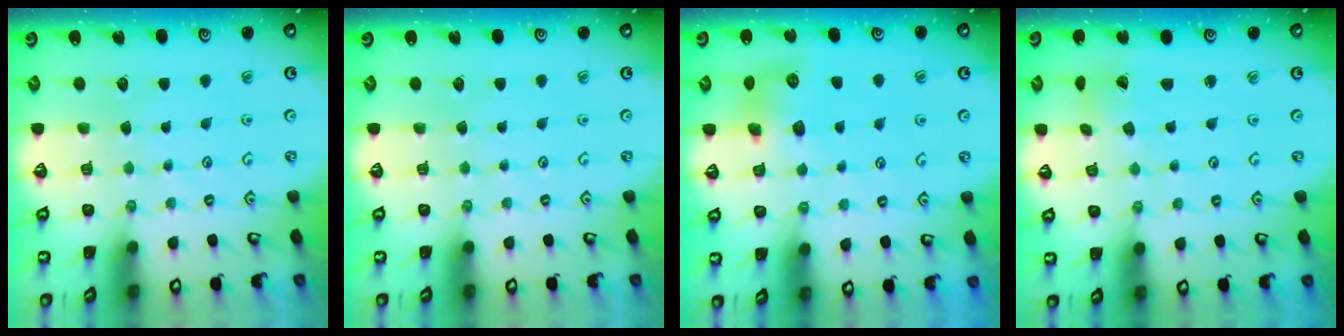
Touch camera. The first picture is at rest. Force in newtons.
{"total": 0.0}
{"total": 8.5, "press": 8.5, "slide": 0.4}
{"total": 2.9, "press": 2.9, "slide": 0.2}